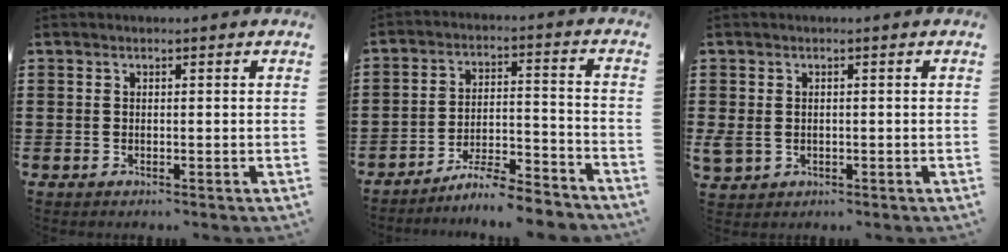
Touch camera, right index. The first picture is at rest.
{"total": 7.1, "force": [-6.7, 0.3, 2.4], "torque": [-0.040, 0.006, -0.129]}
{"total": 1.7, "force": [0.0, 1.5, 0.8], "torque": [-0.028, 0.001, -0.003]}